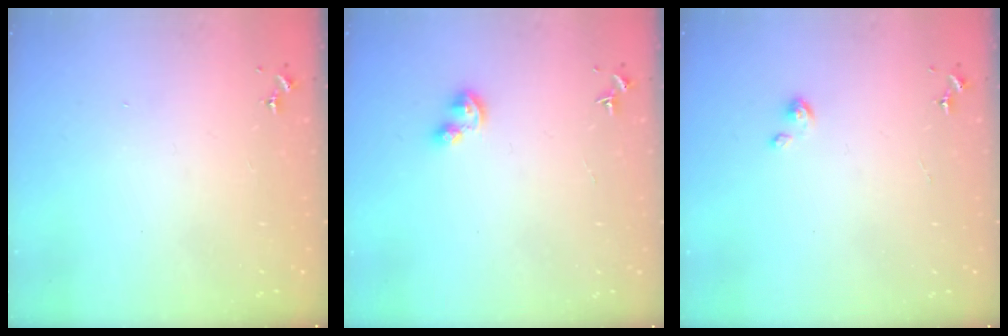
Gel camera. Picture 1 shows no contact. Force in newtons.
{"total": 4.3, "press": 4.3, "slide": 0.5}
{"total": 2.7, "press": 2.7, "slide": 0.2}